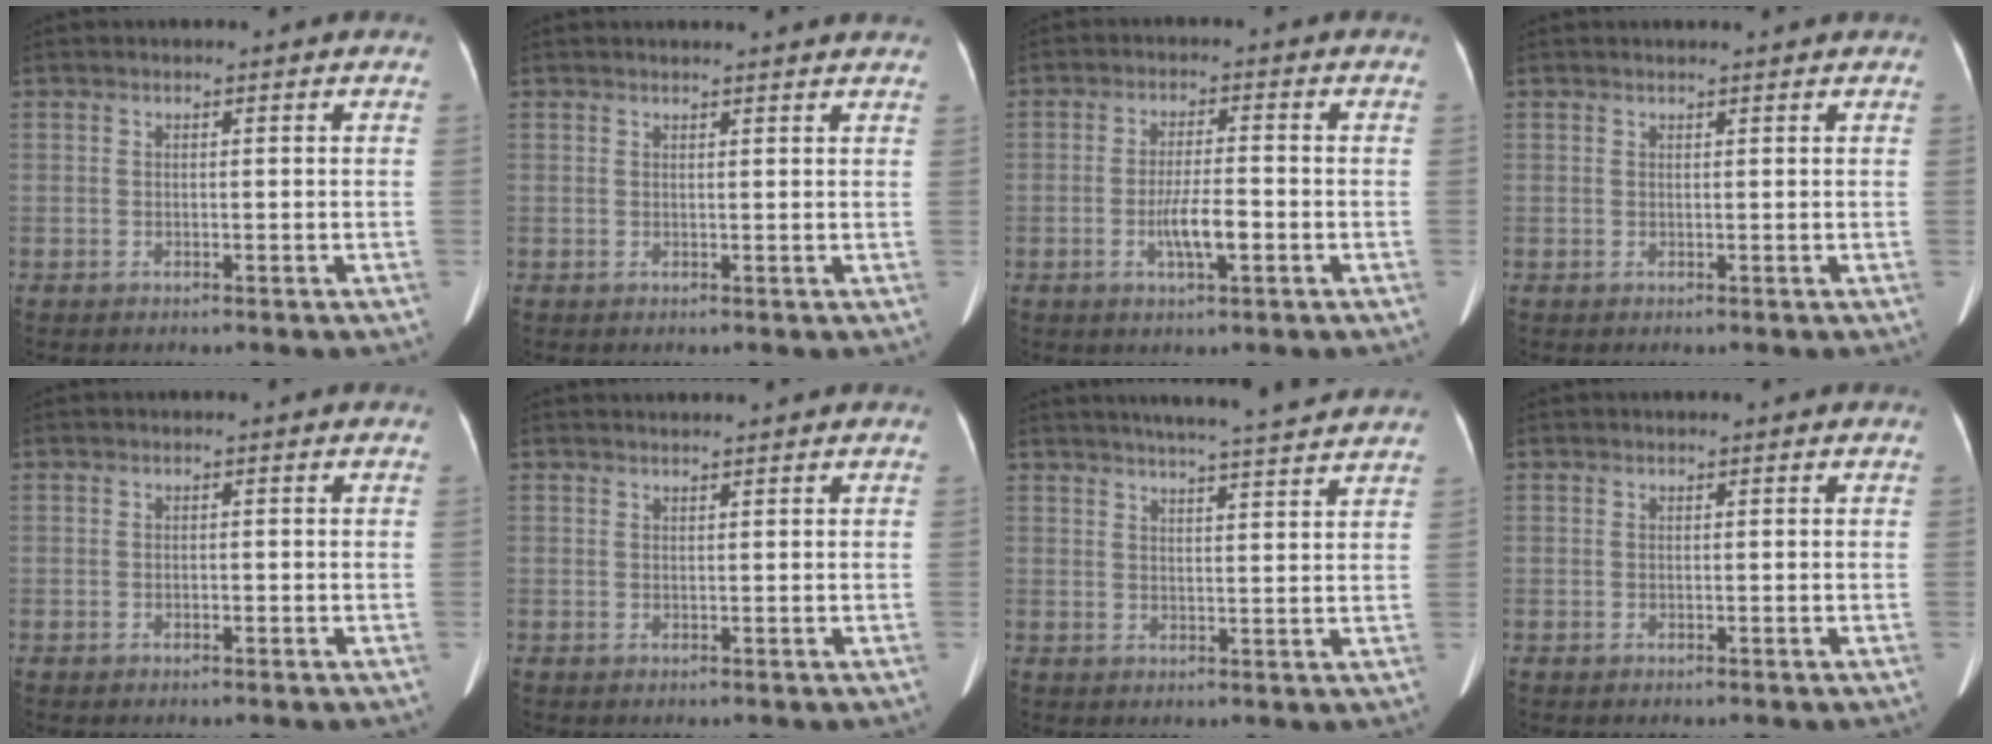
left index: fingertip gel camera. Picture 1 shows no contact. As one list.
[{"total": 5.5, "force": [5.2, 0.0, 1.6], "torque": [-0.018, 0.012, 0.045]}, {"total": 5.2, "force": [-1.7, 0.9, 4.8], "torque": [-0.094, -0.002, -0.028]}, {"total": 1.7, "force": [1.6, 0.0, 0.4], "torque": [-0.010, 0.010, 0.021]}, {"total": 0.7, "force": [-0.4, 0.4, 0.5], "torque": [-0.009, 0.001, -0.003]}, {"total": 1.5, "force": [1.5, -0.2, 0.3], "torque": [-0.004, 0.015, 0.029]}, {"total": 12.6, "force": [11.2, 0.0, 5.7], "torque": [-0.086, 0.015, 0.136]}, {"total": 0.0}]